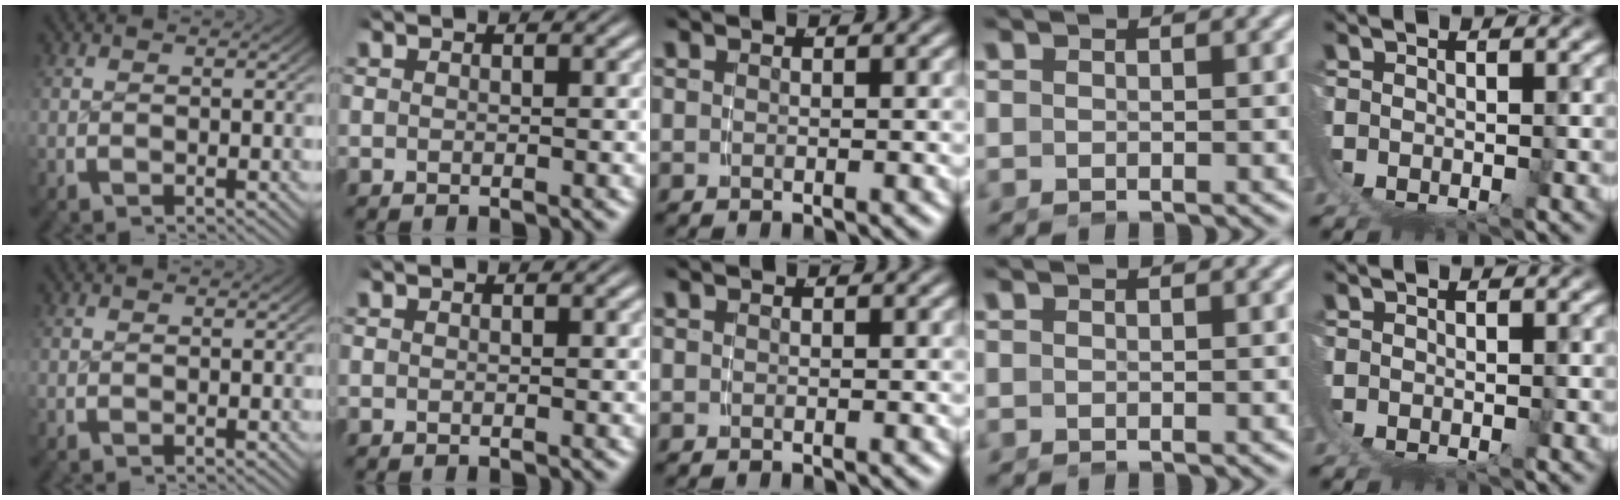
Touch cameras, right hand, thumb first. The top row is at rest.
{}